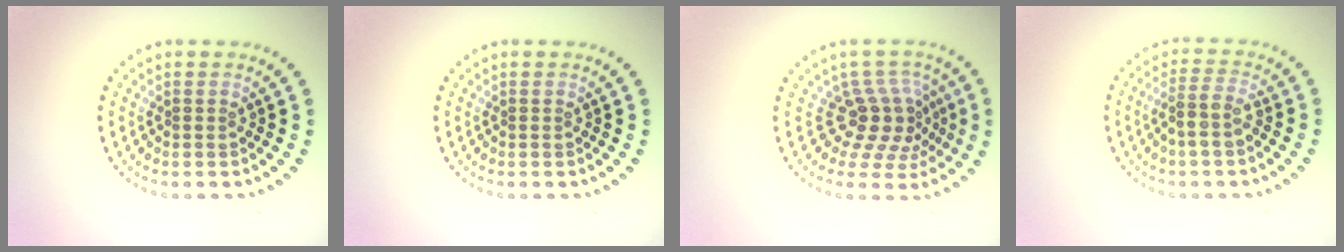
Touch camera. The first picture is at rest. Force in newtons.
{"total": 0.0}
{"total": 4.3, "press": 3.1, "slide": 3.0}
{"total": 2.5, "press": 2.1, "slide": 1.3}